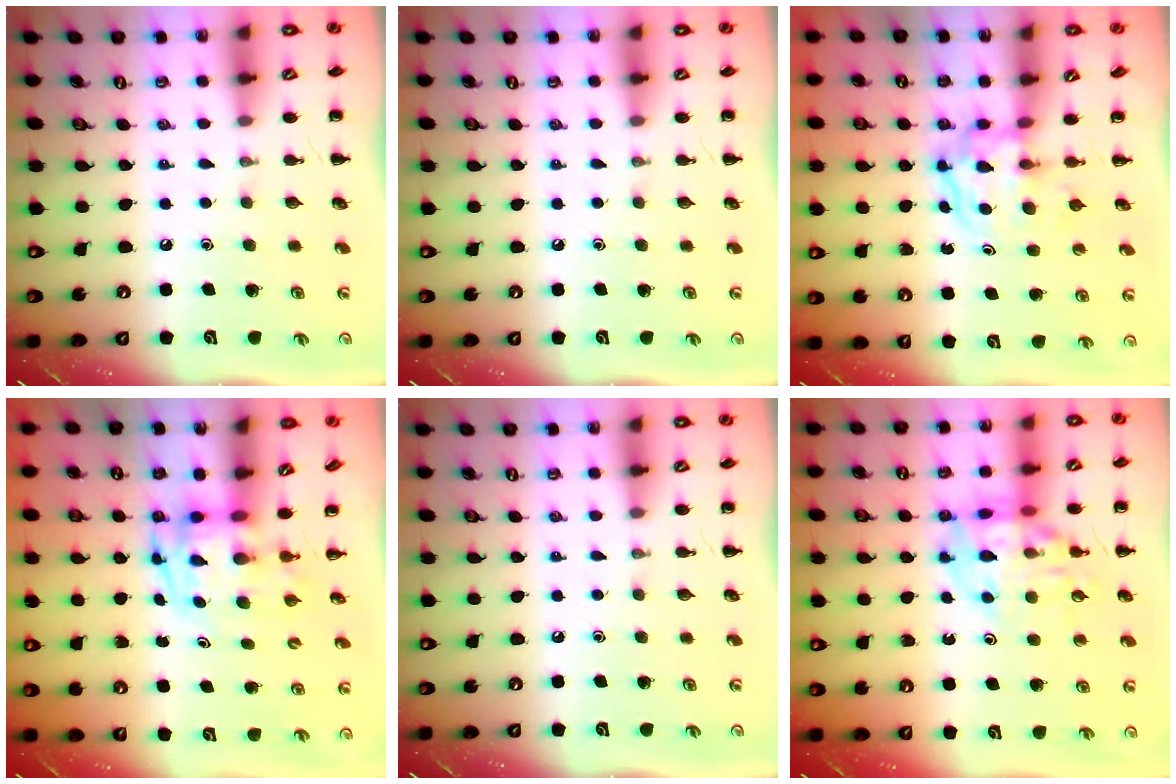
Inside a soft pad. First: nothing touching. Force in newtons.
{"total": 0.0}
{"total": 3.8, "press": 3.7, "slide": 0.5}
{"total": 3.5, "press": 3.5, "slide": 0.7}
{"total": 0.0}
{"total": 14.4, "press": 14.2, "slide": 2.6}